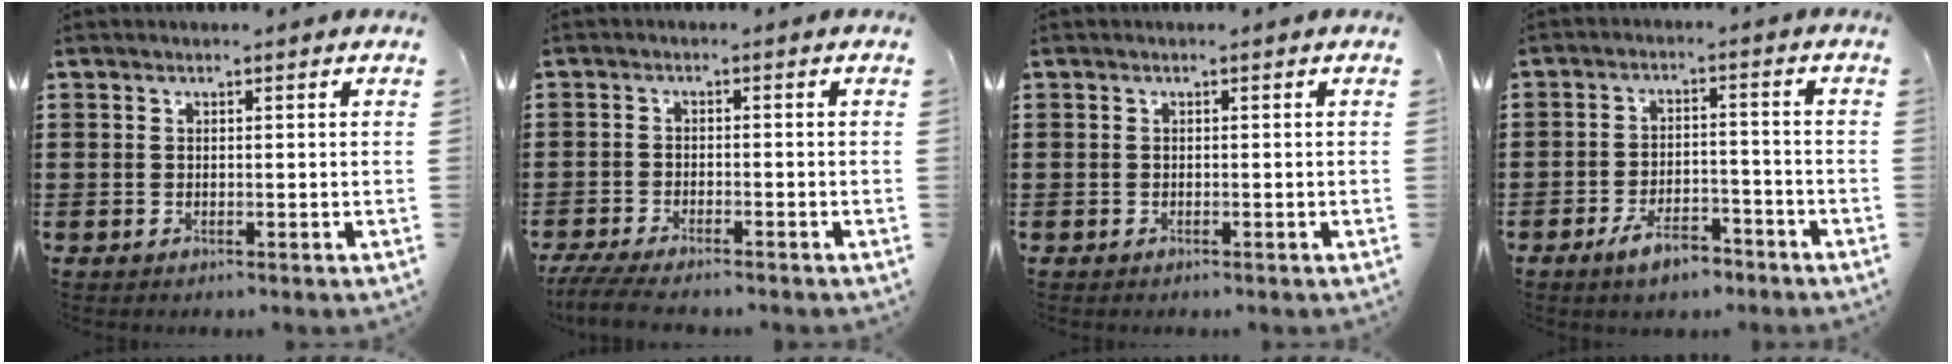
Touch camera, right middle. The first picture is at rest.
{"total": 3.4, "force": [-3.2, 0.1, 1.3], "torque": [-0.036, -0.009, -0.066]}
{"total": 0.0}
{"total": 5.6, "force": [-4.3, 1.9, 3.1], "torque": [-0.059, 0.009, -0.081]}